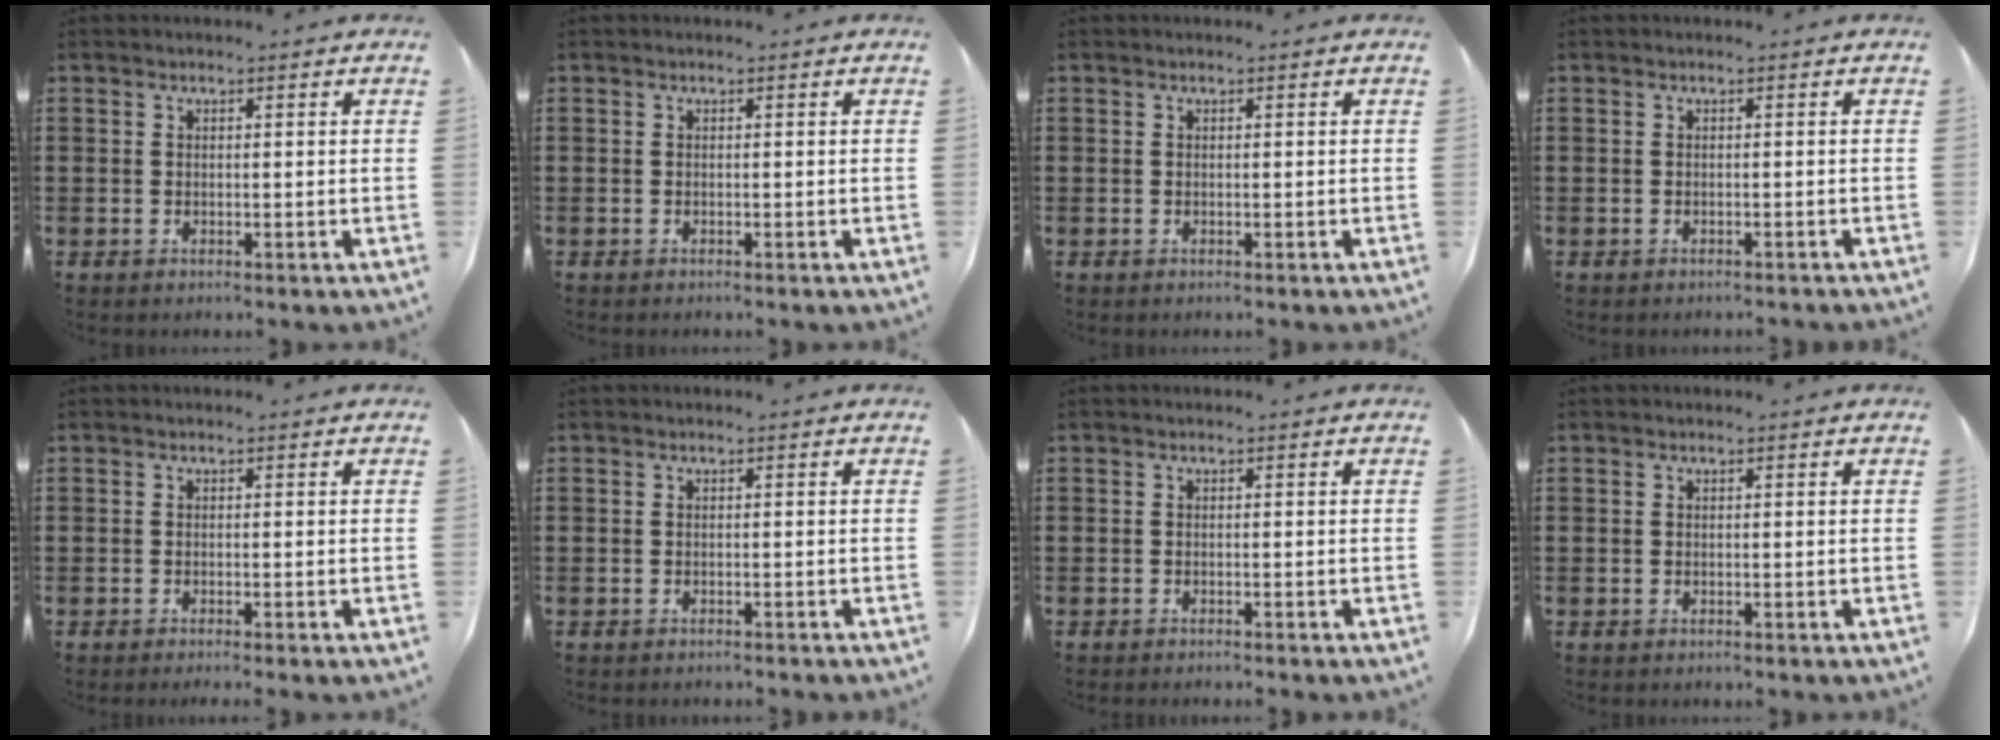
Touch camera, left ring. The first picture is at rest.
{"total": 0.0}
{"total": 0.0}
{"total": 0.6, "force": [-0.5, 0.0, 0.1], "torque": [-0.004, -0.003, -0.010]}
{"total": 0.6, "force": [-0.5, -0.1, 0.4], "torque": [-0.008, -0.001, -0.010]}
{"total": 0.5, "force": [-0.5, 0.0, 0.1], "torque": [-0.005, -0.003, -0.010]}
{"total": 0.6, "force": [-0.5, 0.0, 0.2], "torque": [-0.005, -0.003, -0.010]}
{"total": 0.0}